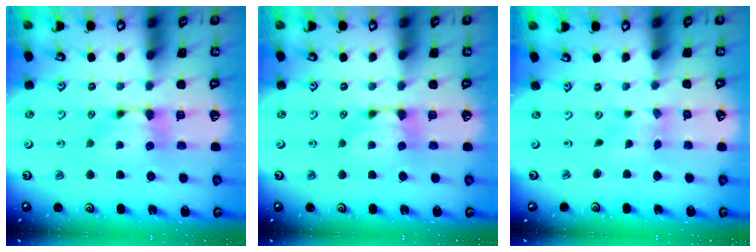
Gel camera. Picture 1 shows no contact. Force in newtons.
{"total": 0.0}
{"total": 2.9, "press": 2.7, "slide": 0.9}